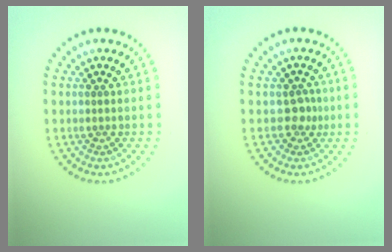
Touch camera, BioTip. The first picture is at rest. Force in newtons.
{"total": 1.6, "press": 1.2, "slide": 1.0}